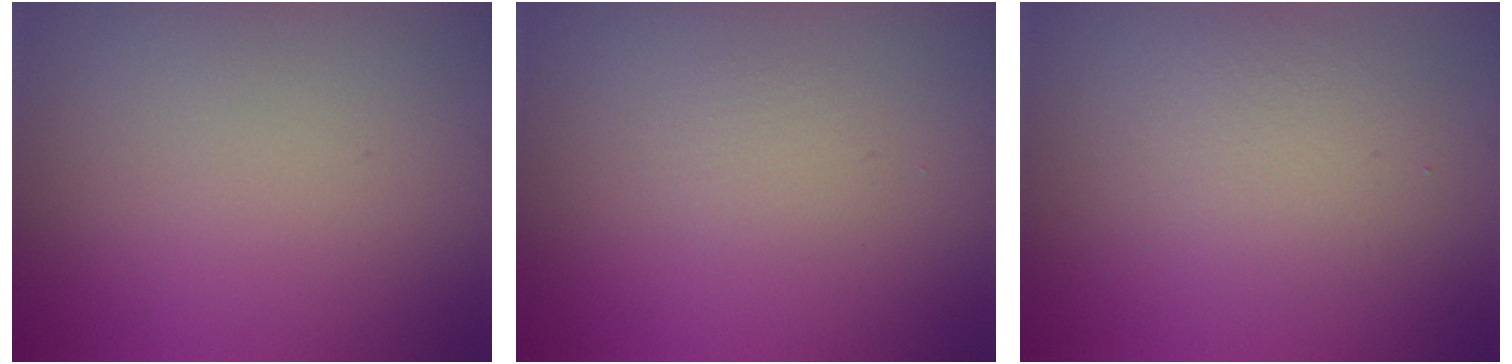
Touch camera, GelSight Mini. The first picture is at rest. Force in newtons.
{"total": 1.0, "press": 1.0, "slide": 0.0}
{"total": 2.9, "press": 2.9, "slide": 0.4}